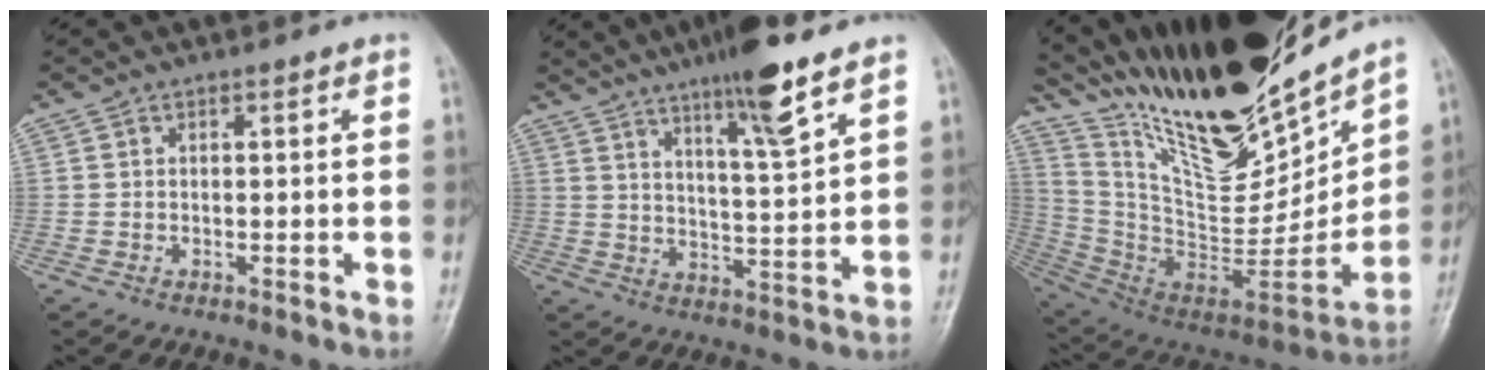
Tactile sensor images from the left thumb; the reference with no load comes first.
{"total": 11.5, "force": [7.7, 1.1, 8.5], "torque": [-0.136, -0.044, 0.129]}
{"total": 28.5, "force": [23.5, 6.9, 14.5], "torque": [-0.208, -0.119, 0.406]}